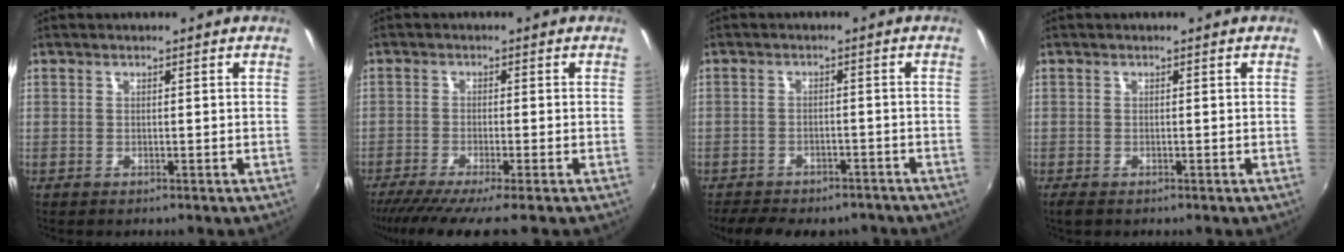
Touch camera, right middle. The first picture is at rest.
{"total": 7.7, "force": [-6.1, -0.9, 4.6], "torque": [-0.099, -0.035, -0.106]}
{"total": 14.1, "force": [-11.5, 5.4, 6.0], "torque": [-0.130, -0.018, -0.156]}
{"total": 1.8, "force": [-1.3, 0.8, 1.1], "torque": [-0.023, -0.009, -0.020]}